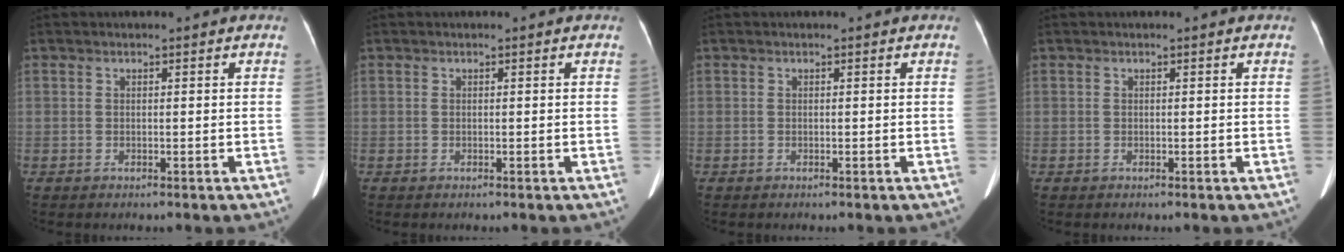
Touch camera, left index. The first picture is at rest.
{"total": 0.0}
{"total": 0.0}
{"total": 0.0}